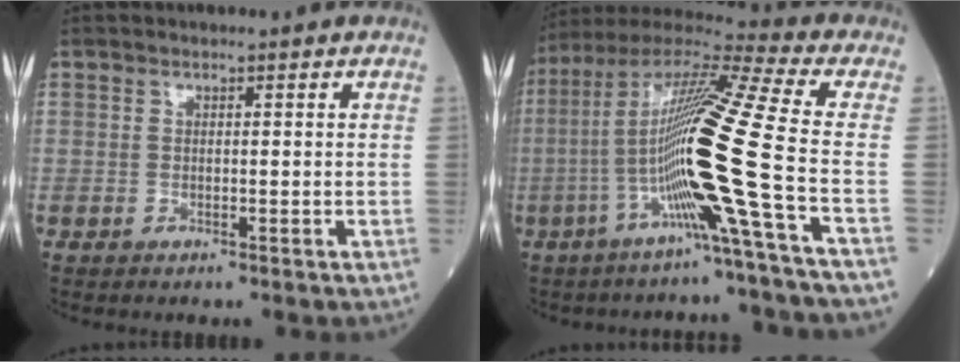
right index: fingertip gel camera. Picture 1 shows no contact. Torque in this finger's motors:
{"motor_torque": [1.94, -0.20, 1.05, 0.21]}